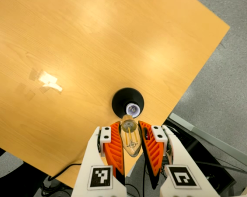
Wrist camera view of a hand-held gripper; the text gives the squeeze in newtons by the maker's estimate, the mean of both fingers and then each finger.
{"total": 21.6, "left": 24.4, "right": 18.8}